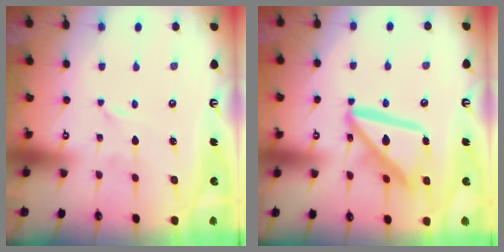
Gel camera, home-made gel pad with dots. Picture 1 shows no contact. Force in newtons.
{"total": 16.1, "press": 16.0, "slide": 1.8}